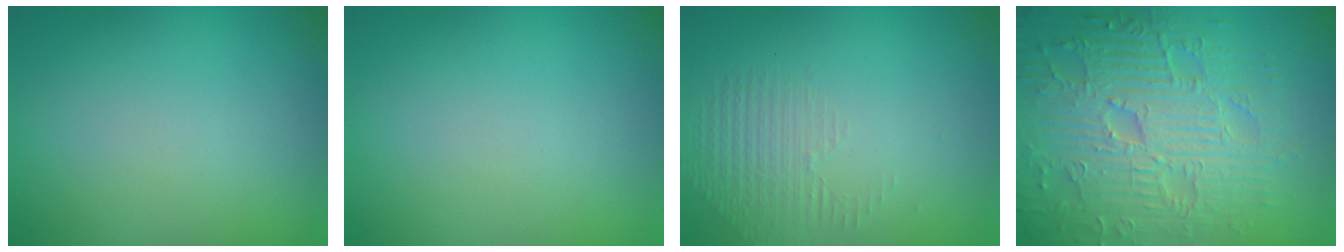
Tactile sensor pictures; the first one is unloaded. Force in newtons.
{"total": 0.0}
{"total": 1.4, "press": 0.3, "slide": 1.4}
{"total": 9.4, "press": 6.8, "slide": 6.5}